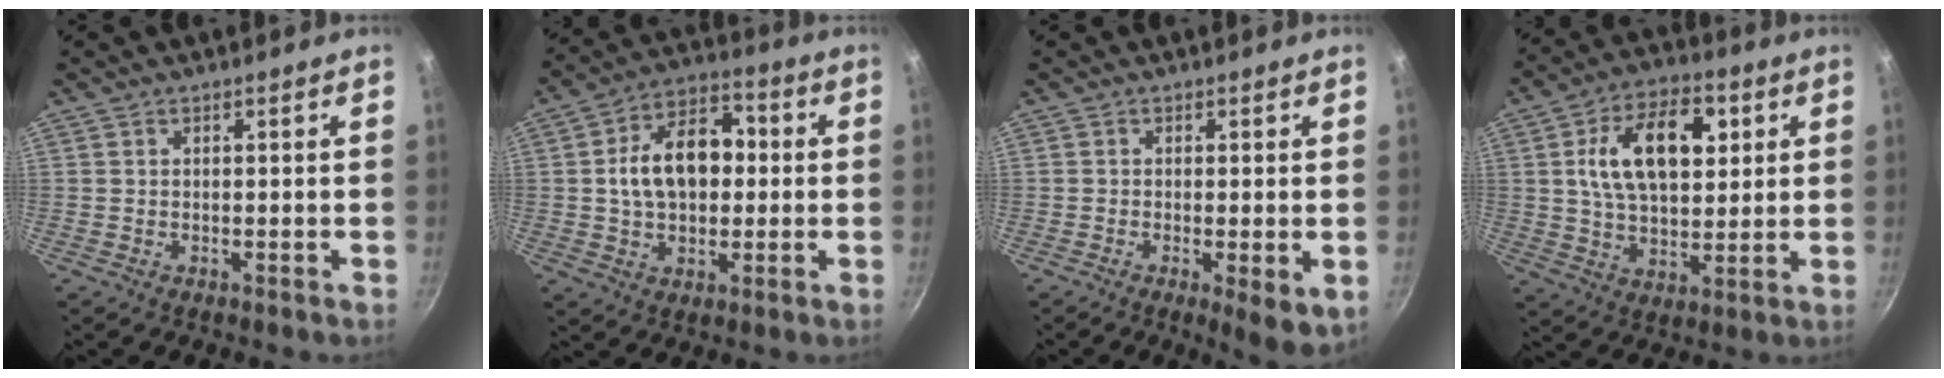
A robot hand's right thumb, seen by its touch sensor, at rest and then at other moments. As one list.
[{"total": 14.4, "force": [0.9, 9.4, 10.9], "torque": [-0.154, 0.024, 0.009]}, {"total": 5.6, "force": [-1.4, 1.3, 5.2], "torque": [-0.083, -0.017, -0.022]}, {"total": 17.0, "force": [3.5, 9.7, 13.5], "torque": [-0.201, 0.013, 0.057]}]